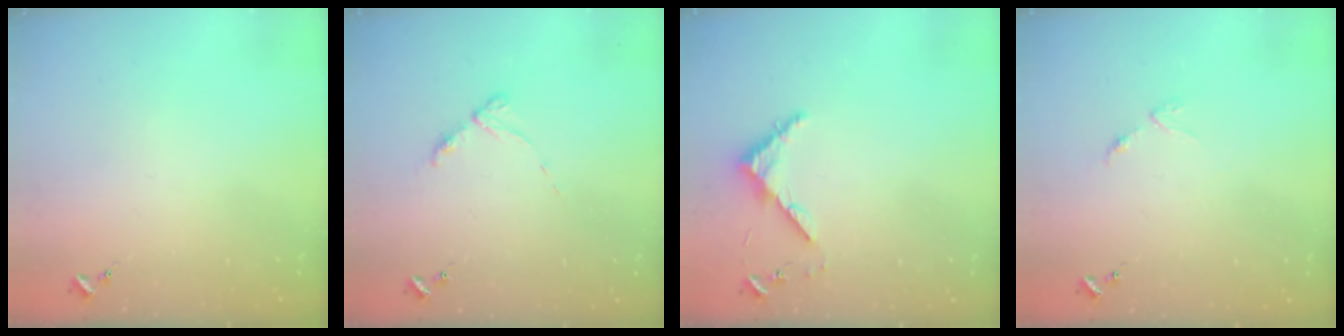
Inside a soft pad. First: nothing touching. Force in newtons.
{"total": 5.2, "press": 5.1, "slide": 0.6}
{"total": 4.6, "press": 4.6, "slide": 0.4}
{"total": 3.1, "press": 3.0, "slide": 0.5}